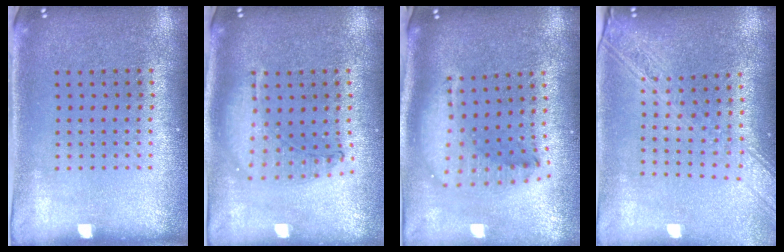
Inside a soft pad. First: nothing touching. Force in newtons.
{"total": 1.0, "press": 1.0, "slide": 0.2}
{"total": 2.1, "press": 1.6, "slide": 1.3}
{"total": 2.1, "press": 1.8, "slide": 1.1}